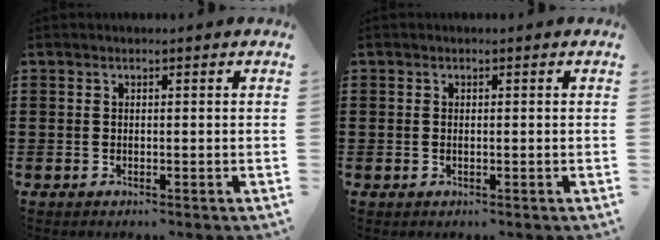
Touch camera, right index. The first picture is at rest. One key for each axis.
{"total": 0.0}